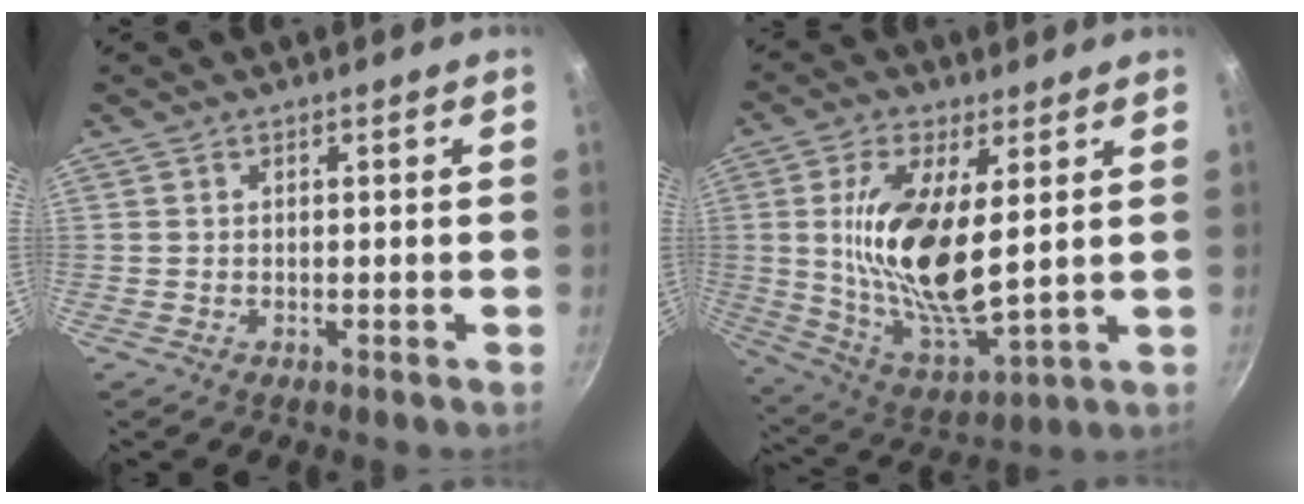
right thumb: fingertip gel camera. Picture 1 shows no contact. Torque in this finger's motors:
{"motor_torque": [2.36, 2.65, 1.80, -0.13, 0.60]}